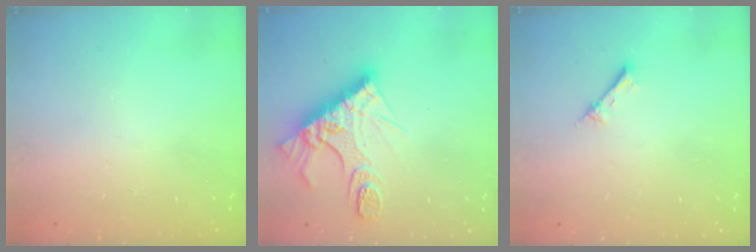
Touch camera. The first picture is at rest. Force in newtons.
{"total": 14.5, "press": 14.4, "slide": 1.2}
{"total": 2.7, "press": 2.6, "slide": 0.3}